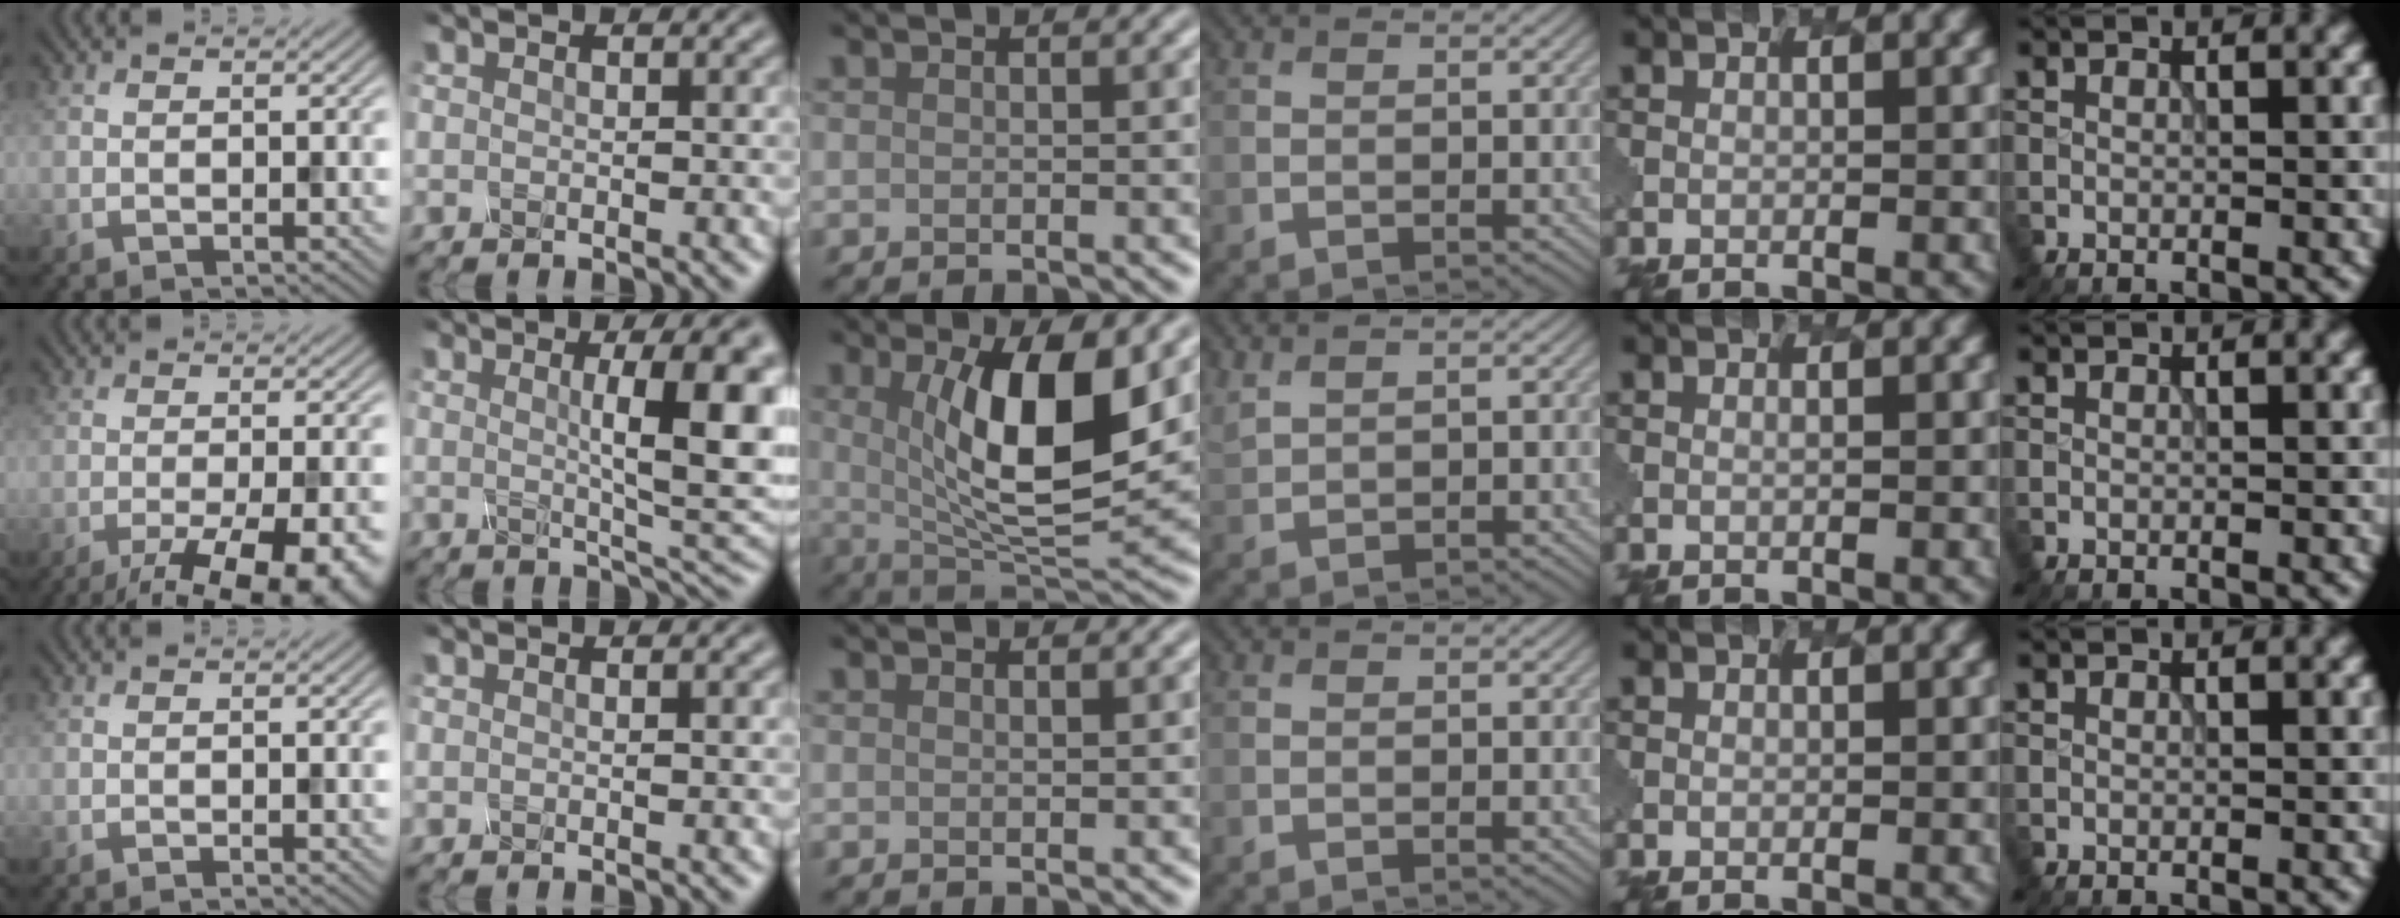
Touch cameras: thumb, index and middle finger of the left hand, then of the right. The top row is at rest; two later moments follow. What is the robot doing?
{"motion": "screw", "object": "spray bottle"}